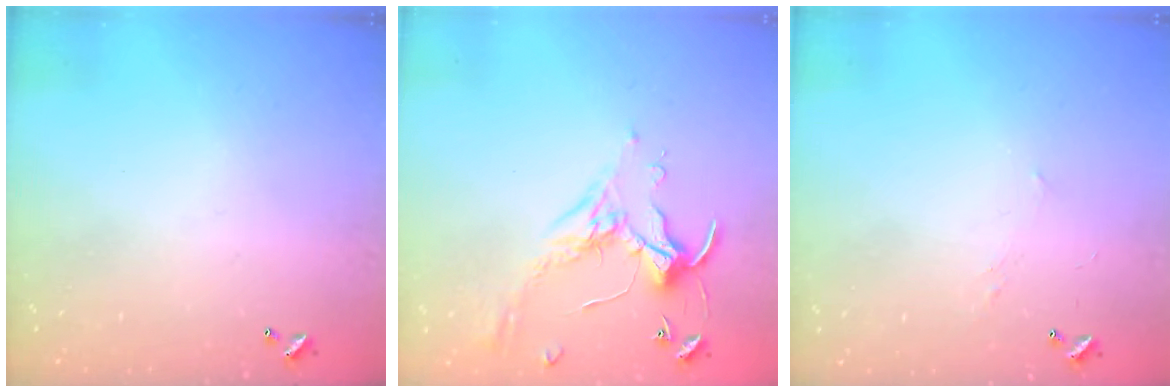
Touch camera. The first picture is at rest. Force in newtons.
{"total": 0.7, "press": 0.6, "slide": 0.4}
{"total": 2.9, "press": 2.8, "slide": 0.4}